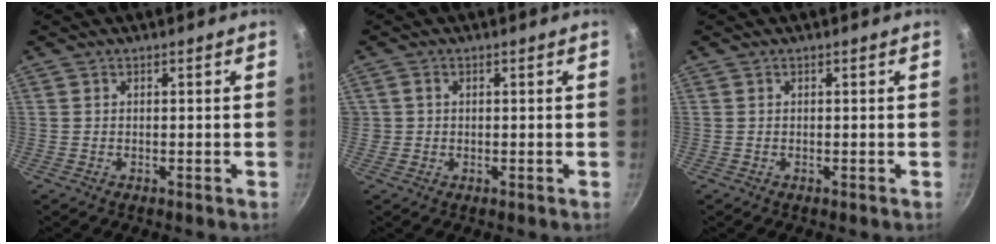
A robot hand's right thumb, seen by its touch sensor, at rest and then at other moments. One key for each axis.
{"total": 1.0, "fx": 0.1, "fy": 0.9, "fz": 0.3, "tx": 0.000, "ty": 0.005, "tz": 0.003}
{"total": 0.0}